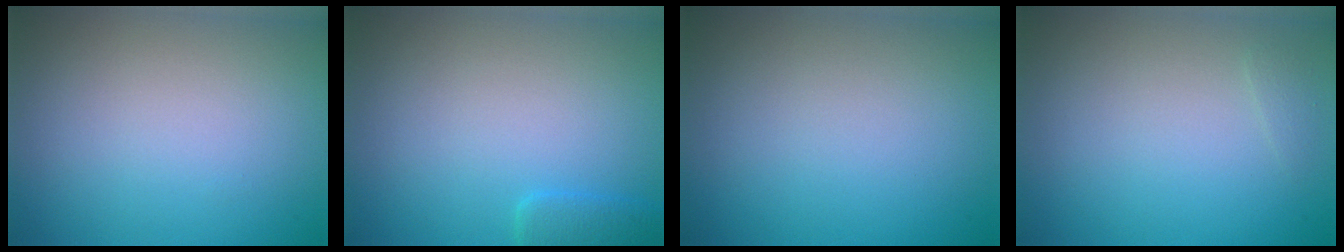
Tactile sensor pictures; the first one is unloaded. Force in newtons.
{"total": 1.6, "press": 1.6, "slide": 0.1}
{"total": 0.0}
{"total": 0.5, "press": 0.5, "slide": 0.0}